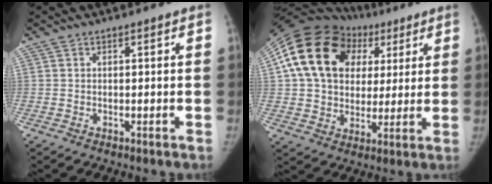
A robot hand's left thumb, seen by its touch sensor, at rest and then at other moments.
{"total": 22.8, "force": [7.4, 17.4, 12.7], "torque": [-0.213, 0.037, 0.132]}